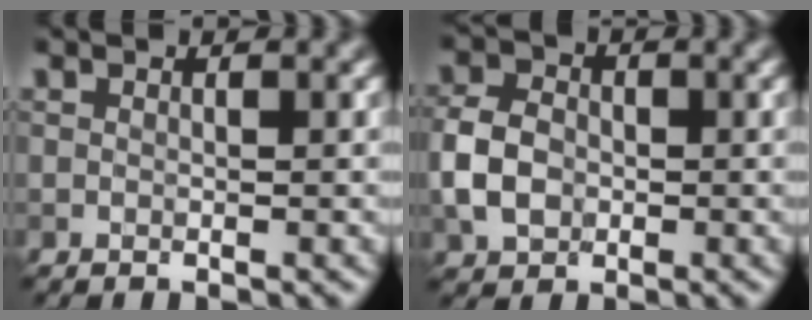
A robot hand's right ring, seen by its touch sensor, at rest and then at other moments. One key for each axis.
{"total": 4.4, "fx": -0.9, "fy": 3.5, "fz": 2.5, "tx": -0.059, "ty": 0.010, "tz": -0.026}